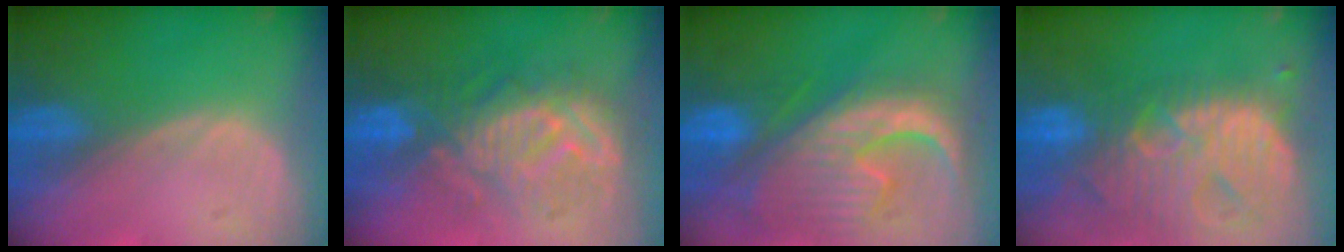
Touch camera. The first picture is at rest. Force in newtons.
{"total": 10.0, "press": 9.8, "slide": 1.4}
{"total": 13.3, "press": 11.5, "slide": 6.7}
{"total": 13.8, "press": 11.6, "slide": 7.4}